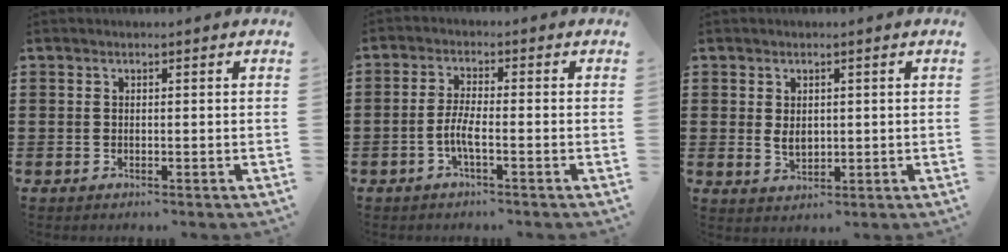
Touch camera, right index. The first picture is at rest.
{"total": 3.9, "force": [-1.6, 0.6, 3.5], "torque": [-0.081, -0.006, -0.036]}
{"total": 2.4, "force": [0.3, 1.5, 1.9], "torque": [-0.032, -0.001, 0.005]}